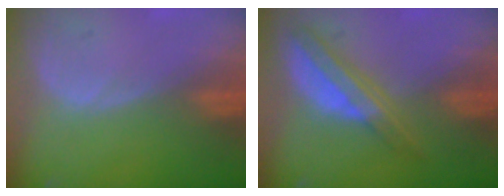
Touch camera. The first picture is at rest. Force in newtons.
{"total": 6.5, "press": 5.7, "slide": 3.1}